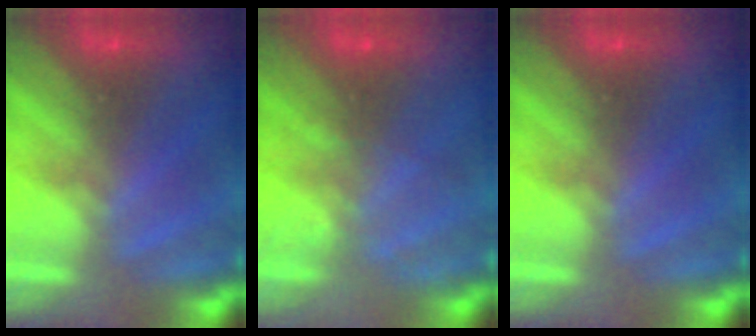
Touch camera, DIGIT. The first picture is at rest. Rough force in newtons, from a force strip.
{"total": 2.2}
{"total": 0.0}